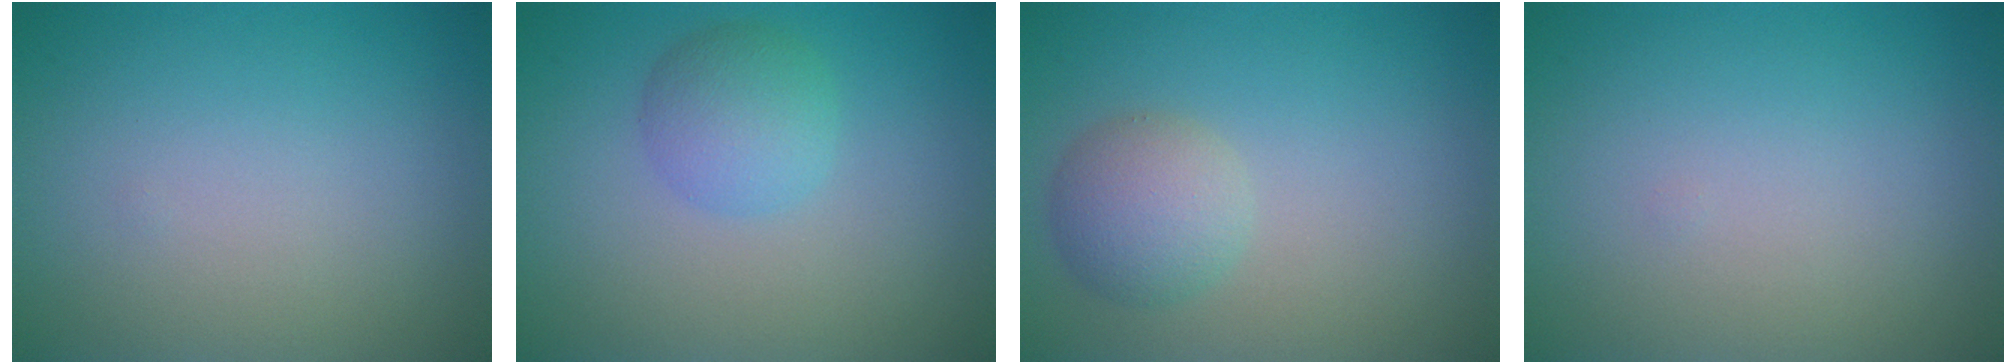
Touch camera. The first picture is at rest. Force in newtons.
{"total": 2.9, "press": 2.9, "slide": 0.2}
{"total": 3.0, "press": 3.0, "slide": 0.1}
{"total": 0.0}